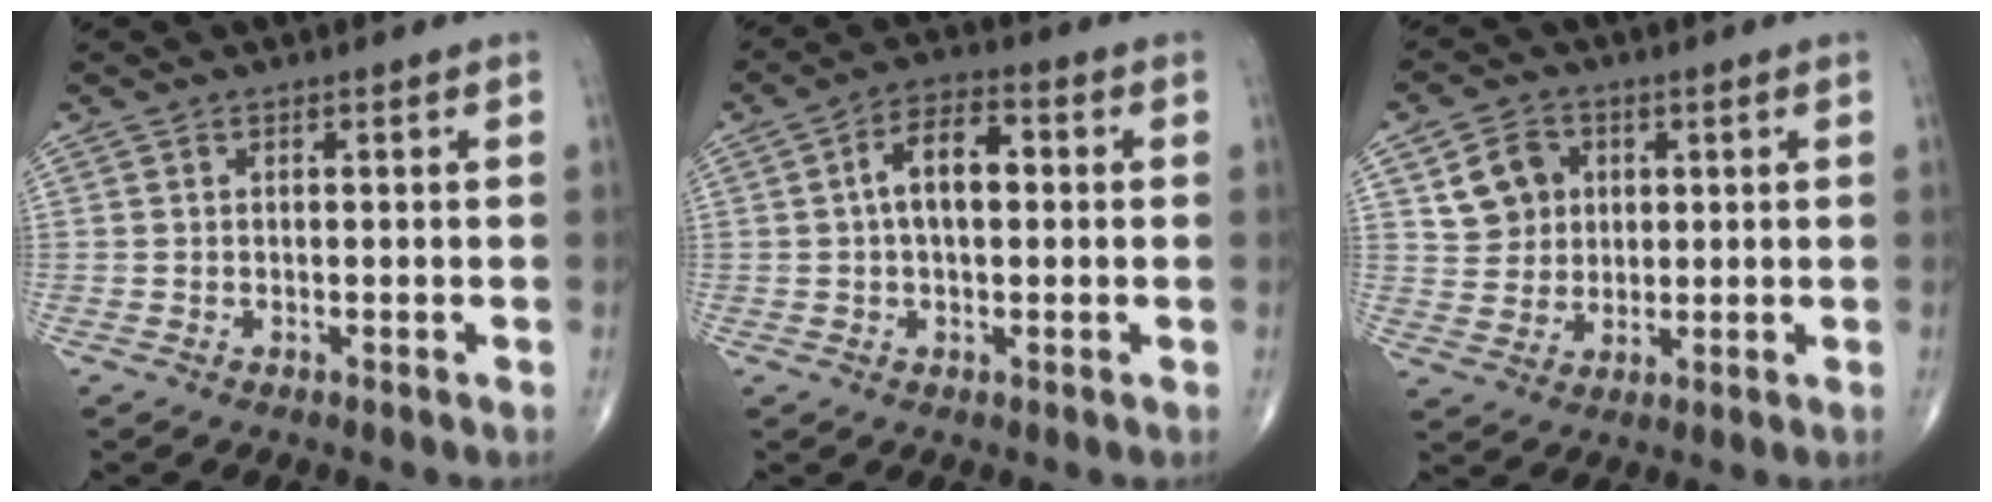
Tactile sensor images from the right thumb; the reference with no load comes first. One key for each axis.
{"total": 8.0, "fx": 0.8, "fy": 4.4, "fz": 6.7, "tx": -0.107, "ty": 0.023, "tz": 0.006}
{"total": 7.7, "fx": 2.5, "fy": 6.7, "fz": 3.0, "tx": -0.021, "ty": -0.006, "tz": 0.048}